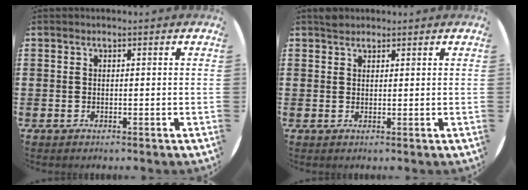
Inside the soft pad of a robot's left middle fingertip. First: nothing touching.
{"total": 1.3, "force": [1.2, 0.4, 0.0], "torque": [0.006, 0.000, 0.021]}